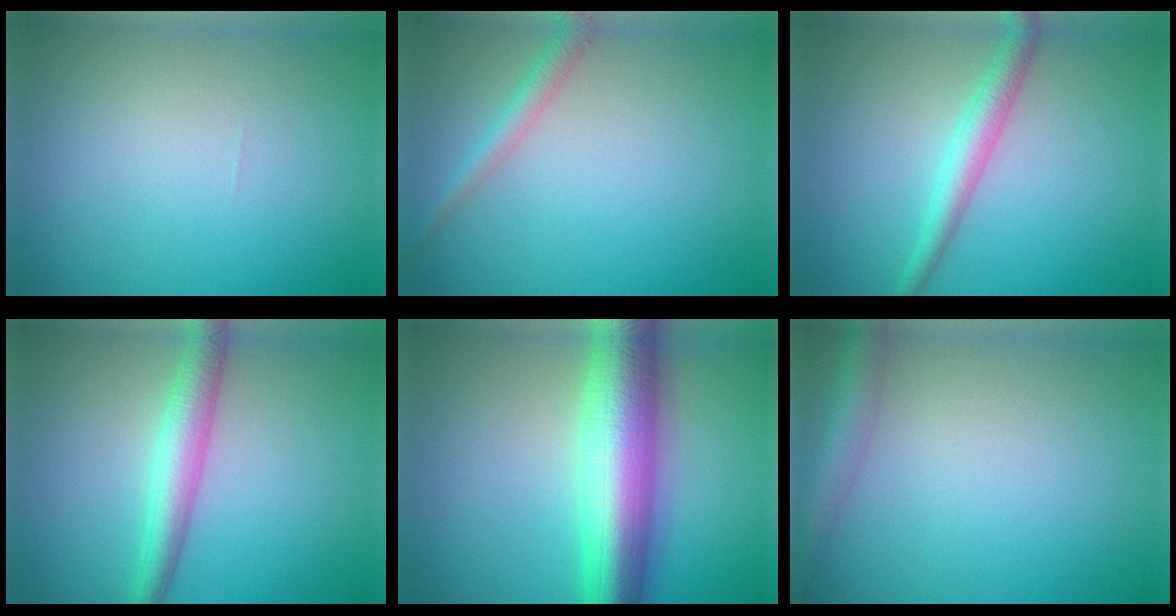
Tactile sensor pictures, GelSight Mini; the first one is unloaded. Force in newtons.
{"total": 2.1, "press": 2.1, "slide": 0.0}
{"total": 2.7, "press": 2.7, "slide": 0.1}
{"total": 3.9, "press": 3.9, "slide": 0.1}
{"total": 10.7, "press": 10.7, "slide": 0.1}
{"total": 3.4, "press": 3.4, "slide": 0.2}